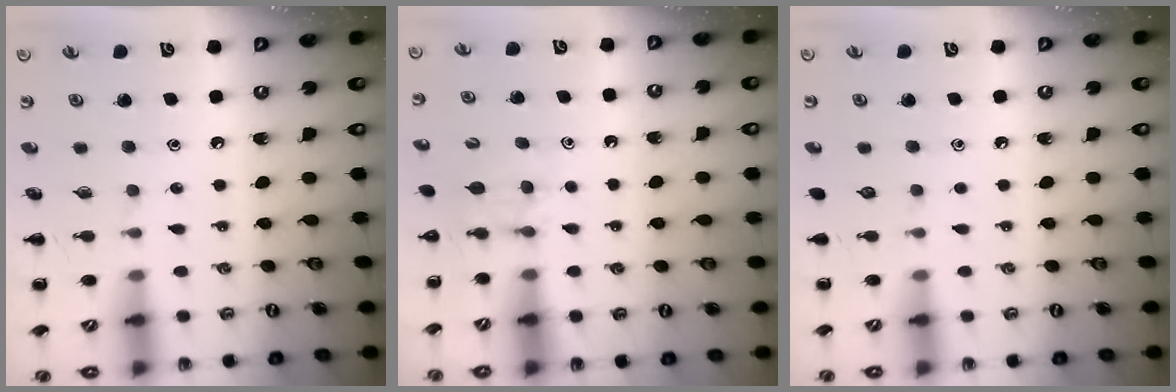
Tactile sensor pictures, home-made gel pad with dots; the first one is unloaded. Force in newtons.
{"total": 3.5, "press": 3.3, "slide": 1.2}
{"total": 0.0}